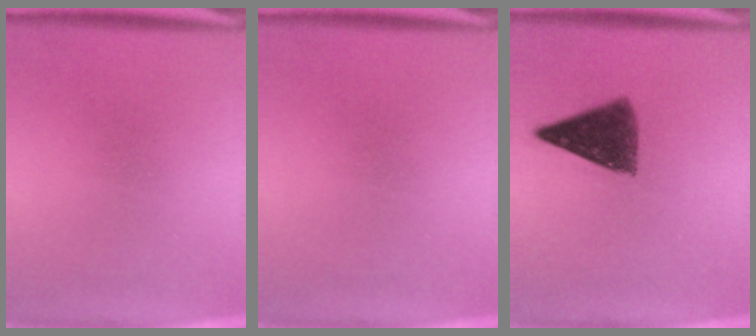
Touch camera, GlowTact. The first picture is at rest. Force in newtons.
{"total": 0.0}
{"total": 9.5}